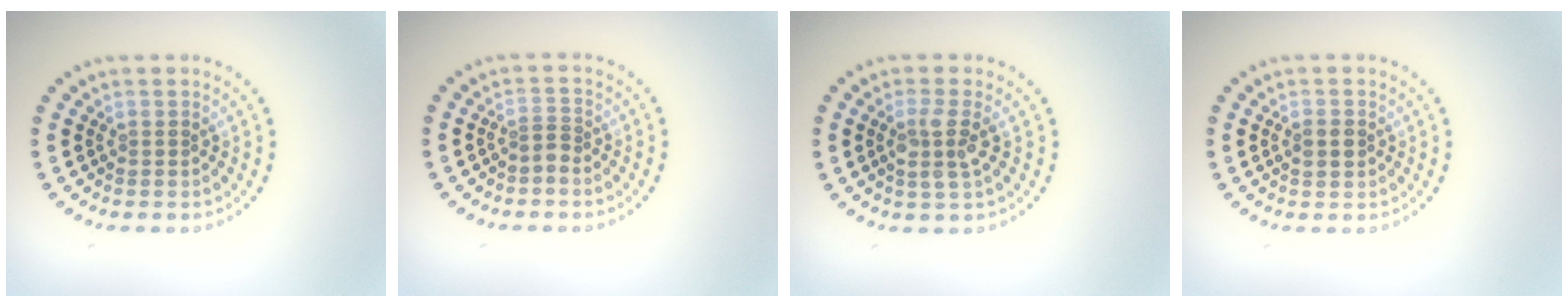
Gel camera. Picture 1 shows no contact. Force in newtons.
{"total": 1.2, "press": 0.8, "slide": 0.9}
{"total": 2.5, "press": 2.2, "slide": 1.2}
{"total": 1.7, "press": 1.7, "slide": 0.1}